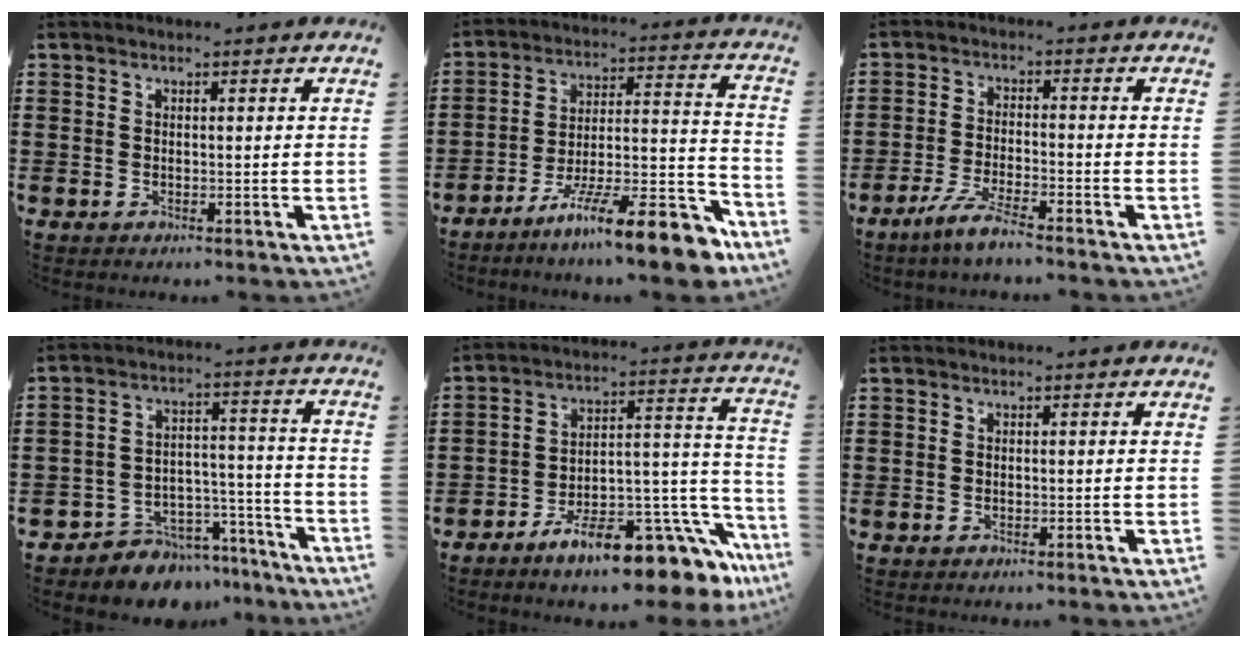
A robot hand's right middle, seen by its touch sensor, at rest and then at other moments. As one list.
[{"total": 14.8, "force": [-10.8, 1.7, 9.9], "torque": [-0.144, 0.037, -0.184]}, {"total": 5.0, "force": [-3.9, 0.0, 3.1], "torque": [-0.070, -0.013, -0.075]}, {"total": 6.2, "force": [-5.6, 2.7, 0.3], "torque": [-0.007, 0.028, -0.109]}, {"total": 14.3, "force": [-10.6, 4.1, 8.6], "torque": [-0.098, 0.033, -0.177]}, {"total": 0.0}]